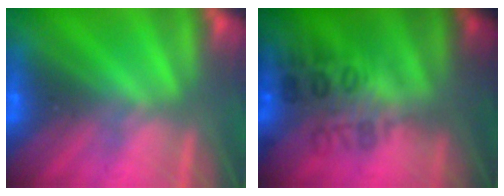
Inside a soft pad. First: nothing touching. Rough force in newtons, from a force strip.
{"total": 2.9}